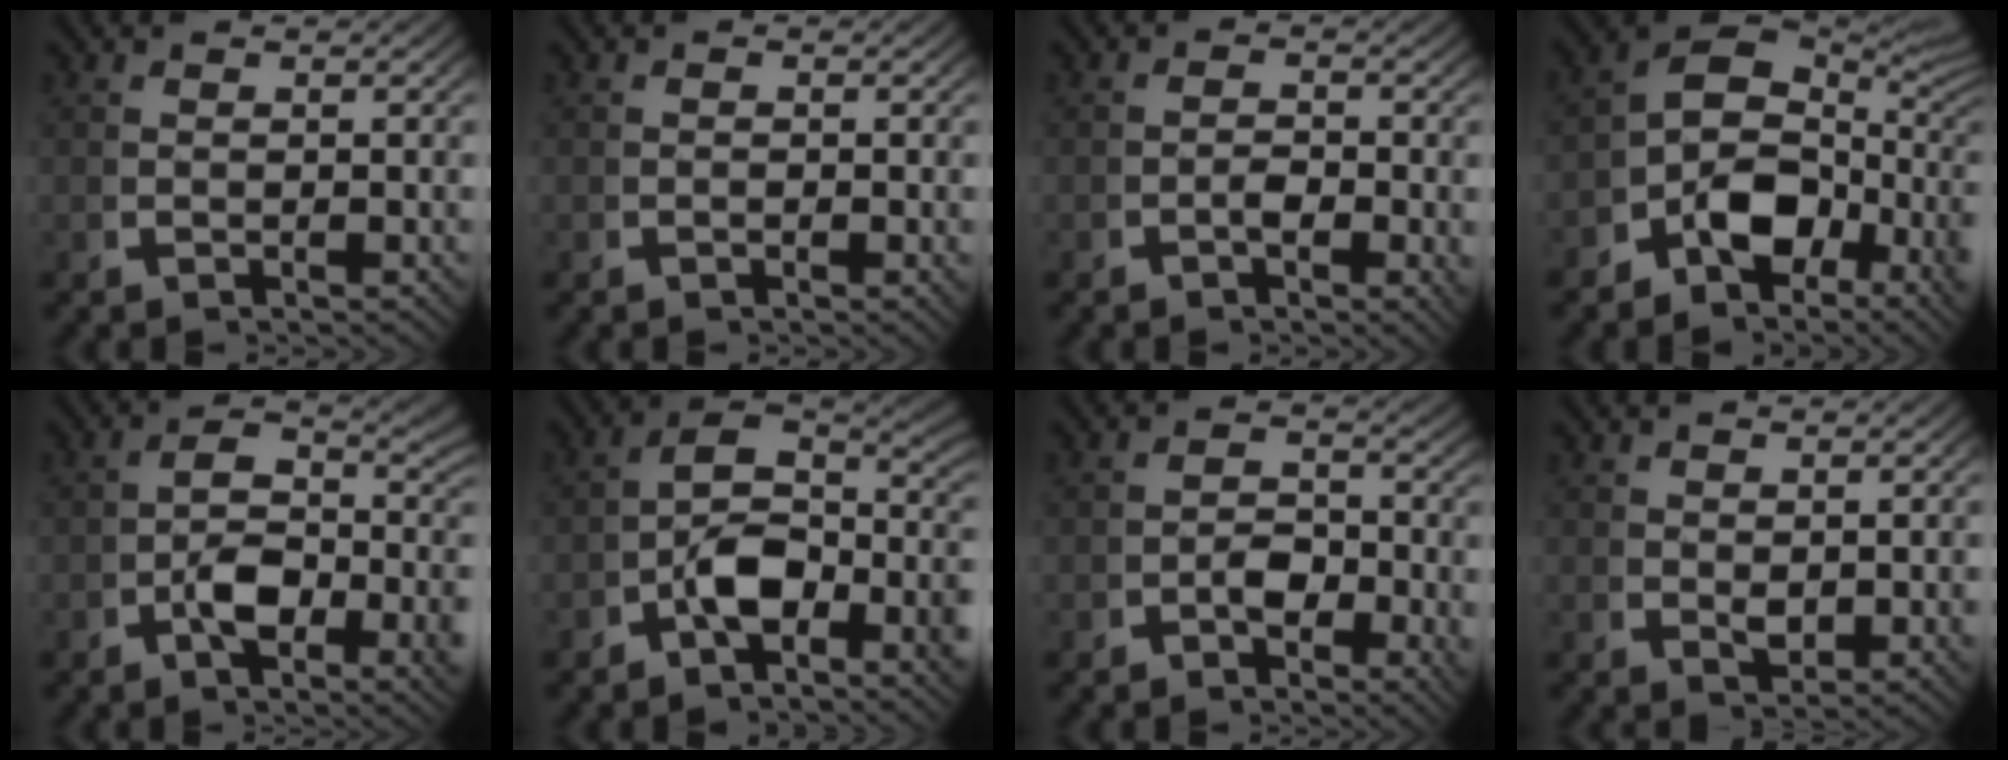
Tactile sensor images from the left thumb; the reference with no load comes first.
{"total": 0.7, "force": [-0.3, 0.4, 0.4], "torque": [-0.007, 0.000, -0.007]}
{"total": 1.9, "force": [-0.7, 1.2, 1.3], "torque": [-0.023, -0.006, -0.016]}
{"total": 8.8, "force": [-0.3, 5.8, 6.7], "torque": [-0.113, -0.012, -0.009]}
{"total": 5.2, "force": [-0.8, 3.0, 4.2], "torque": [-0.073, -0.015, -0.018]}
{"total": 7.0, "force": [-1.1, 4.5, 5.2], "torque": [-0.097, -0.020, -0.021]}
{"total": 2.8, "force": [-0.8, 2.1, 1.7], "torque": [-0.024, -0.013, -0.014]}
{"total": 1.6, "force": [0.5, 0.9, 1.1], "torque": [-0.016, -0.006, 0.015]}